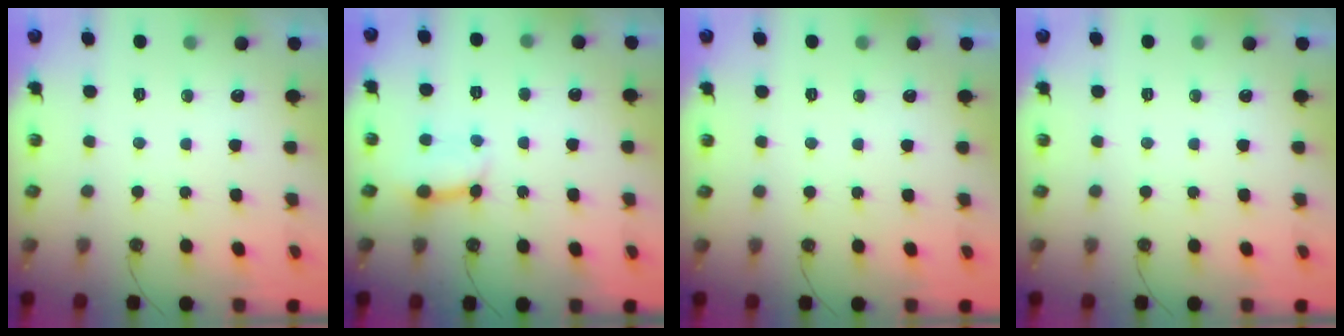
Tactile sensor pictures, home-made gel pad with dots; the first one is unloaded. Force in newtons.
{"total": 6.8, "press": 6.8, "slide": 0.5}
{"total": 0.0}
{"total": 0.0}